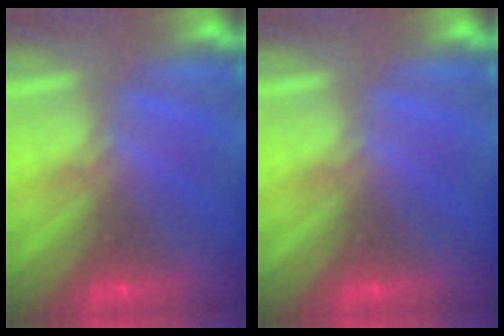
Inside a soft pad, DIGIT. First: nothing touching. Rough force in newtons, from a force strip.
{"total": 0.0}